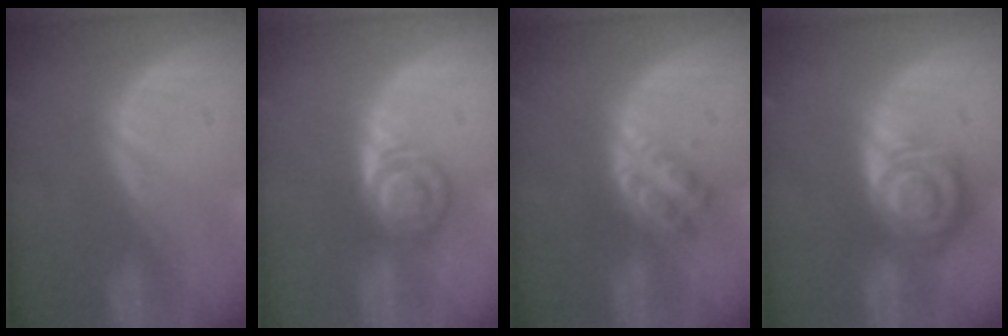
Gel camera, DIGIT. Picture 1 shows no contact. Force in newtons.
{"total": 6.0, "press": 5.5, "slide": 2.2}
{"total": 5.1, "press": 4.8, "slide": 1.8}
{"total": 8.5, "press": 7.4, "slide": 4.3}